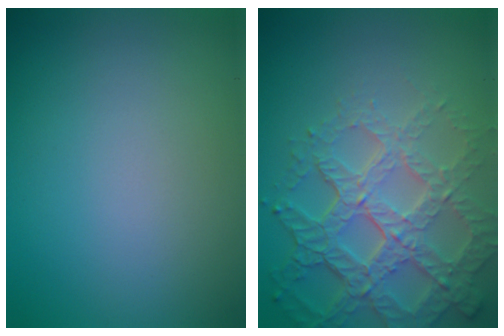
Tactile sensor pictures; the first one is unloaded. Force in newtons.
{"total": 7.5, "press": 5.2, "slide": 5.4}